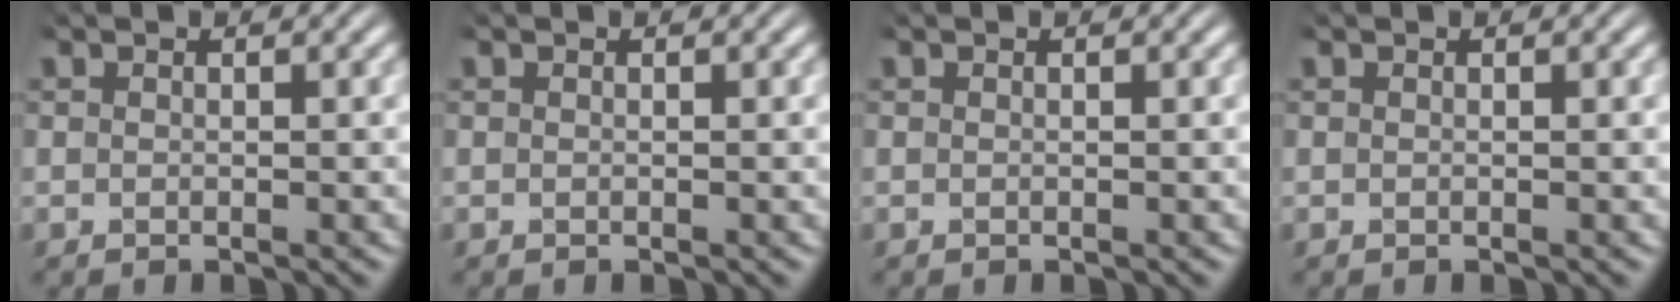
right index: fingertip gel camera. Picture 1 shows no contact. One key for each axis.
{"total": 0.0}
{"total": 0.0}
{"total": 0.0}